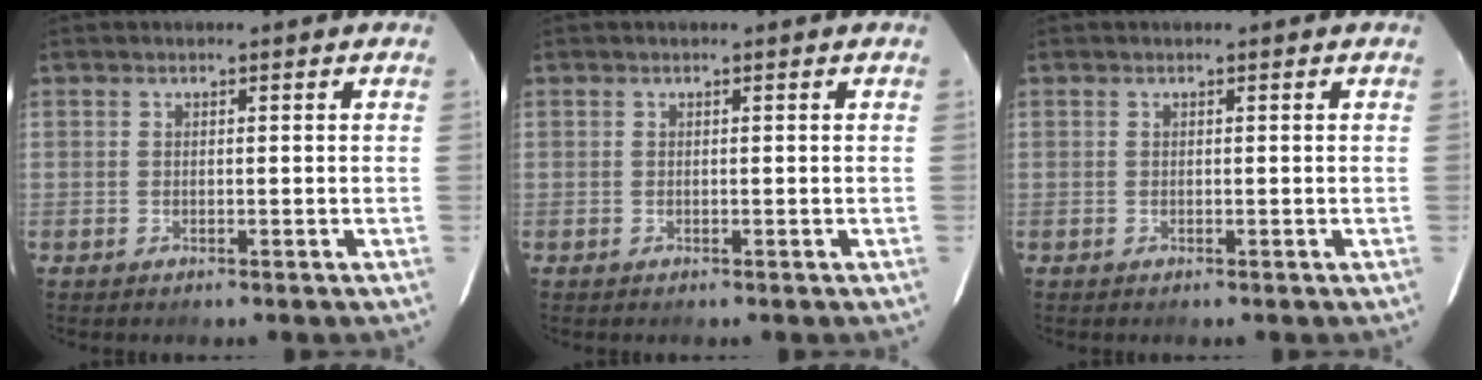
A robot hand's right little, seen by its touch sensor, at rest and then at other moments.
{"total": 0.0}
{"total": 0.0}